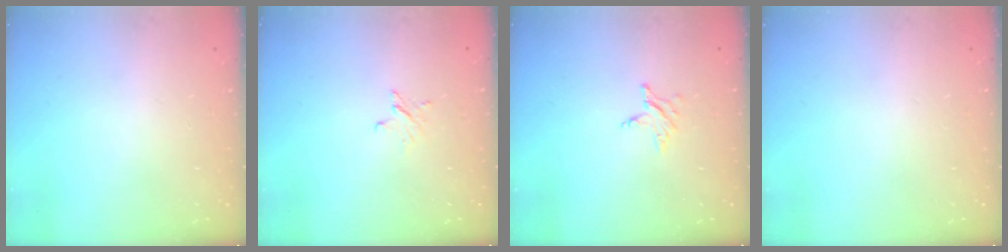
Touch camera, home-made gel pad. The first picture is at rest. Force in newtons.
{"total": 2.4, "press": 2.4, "slide": 0.2}
{"total": 2.8, "press": 2.7, "slide": 0.4}
{"total": 0.0}